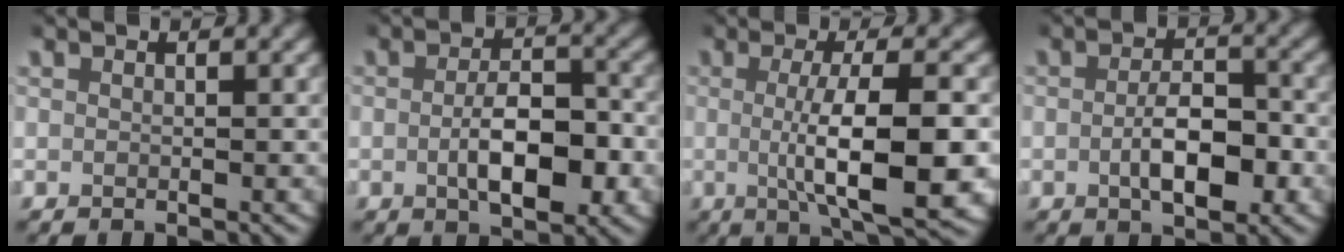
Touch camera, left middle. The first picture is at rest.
{"total": 5.3, "force": [-1.5, 2.6, 4.4], "torque": [-0.063, -0.008, -0.025]}
{"total": 7.6, "force": [-0.7, 1.5, 7.4], "torque": [-0.115, -0.006, -0.008]}
{"total": 4.4, "force": [-1.4, 2.1, 3.6], "torque": [-0.053, -0.005, -0.024]}